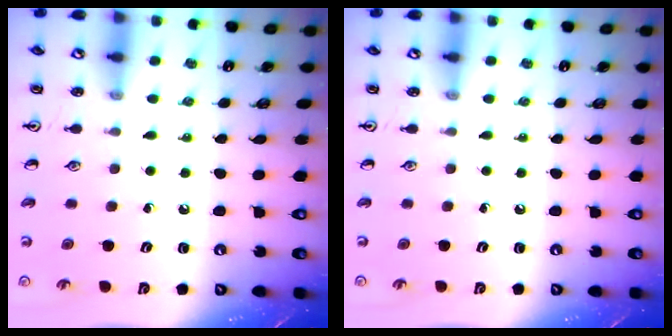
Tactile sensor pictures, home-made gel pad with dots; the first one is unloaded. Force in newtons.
{"total": 0.0}